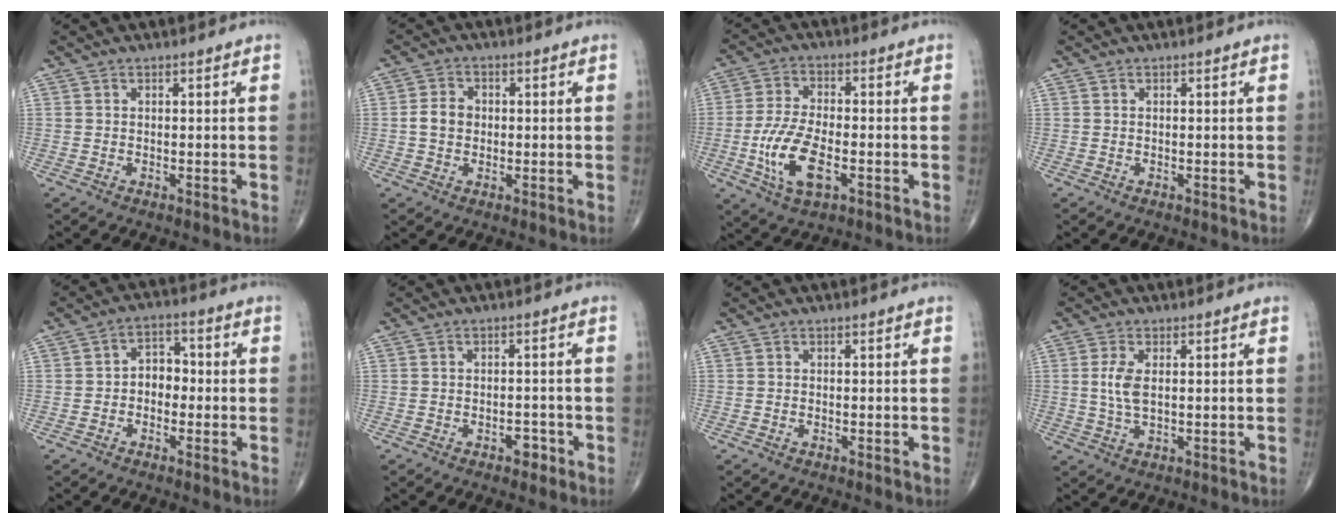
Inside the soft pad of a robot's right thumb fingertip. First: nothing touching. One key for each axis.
{"total": 6.2, "fx": -0.5, "fy": 4.6, "fz": 4.1, "tx": -0.074, "ty": 0.019, "tz": -0.016}
{"total": 11.2, "fx": -3.2, "fy": 5.2, "fz": 9.4, "tx": -0.191, "ty": 0.007, "tz": -0.059}
{"total": 0.0}
{"total": 5.0, "fx": -0.8, "fy": 3.7, "fz": 3.2, "tx": -0.027, "ty": 0.021, "tz": -0.027}
{"total": 2.5, "fx": -1.5, "fy": 1.5, "fz": 1.4, "tx": -0.009, "ty": 0.009, "tz": -0.020}
{"total": 0.0}
{"total": 4.4, "fx": 0.6, "fy": 1.9, "fz": 3.9, "tx": -0.091, "ty": -0.005, "tz": 0.014}